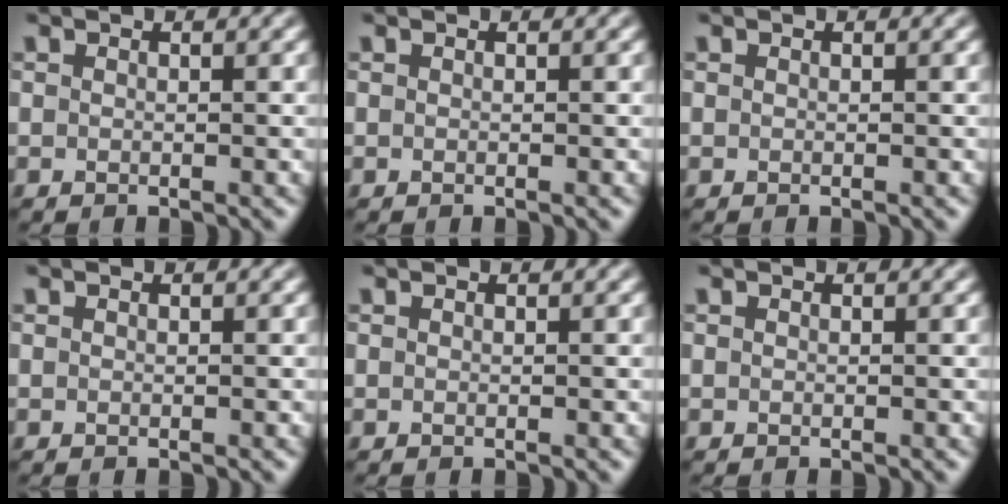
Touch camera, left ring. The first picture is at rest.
{"total": 0.0}
{"total": 0.0}
{"total": 0.0}
{"total": 0.0}
{"total": 0.0}